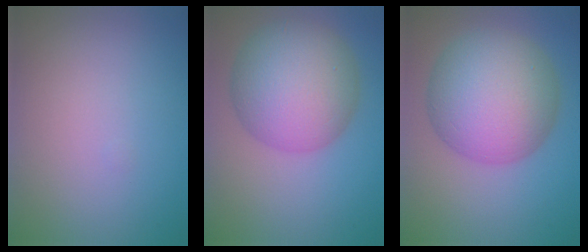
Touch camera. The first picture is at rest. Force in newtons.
{"total": 9.5, "press": 9.5, "slide": 0.3}
{"total": 10.4, "press": 10.4, "slide": 0.5}